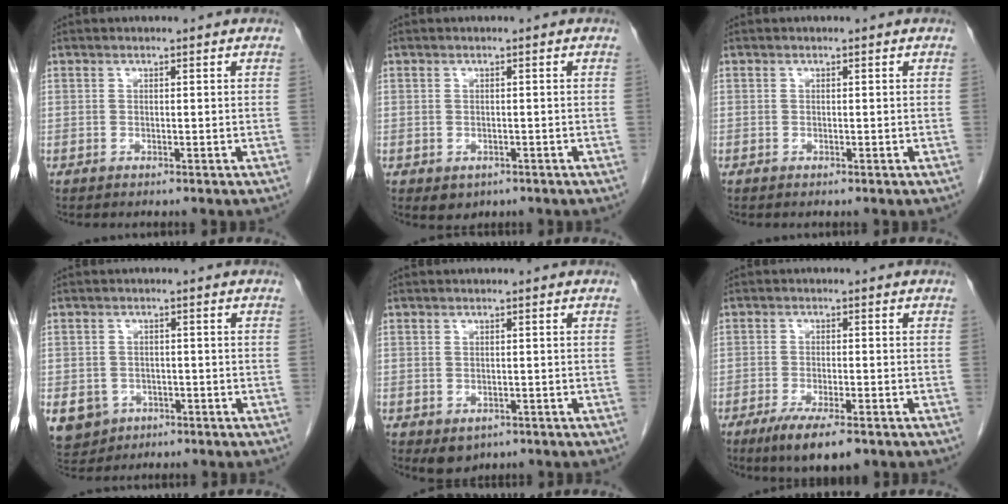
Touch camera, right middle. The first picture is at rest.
{"total": 2.0, "force": [-1.0, 1.6, 0.9], "torque": [-0.013, -0.001, -0.001]}
{"total": 0.0}
{"total": 8.6, "force": [-3.9, 7.2, 2.6], "torque": [-0.068, 0.004, -0.049]}
{"total": 2.8, "force": [-1.4, 2.0, 1.3], "torque": [-0.017, -0.003, -0.007]}
{"total": 7.6, "force": [-5.0, 1.5, 5.4], "torque": [-0.090, -0.017, -0.076]}